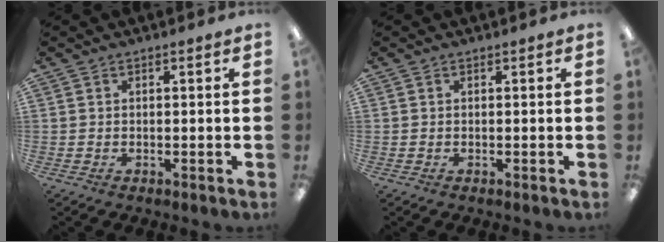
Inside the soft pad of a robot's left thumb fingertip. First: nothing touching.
{"total": 0.0}